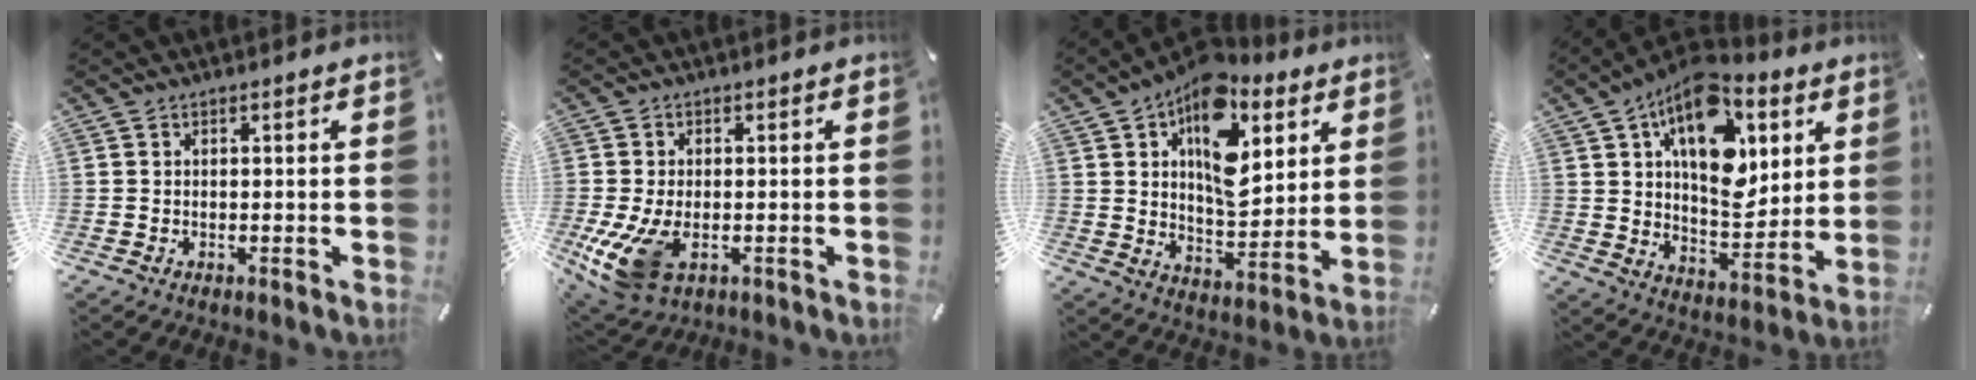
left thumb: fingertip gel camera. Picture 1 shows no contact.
{"total": 9.5, "force": [-2.8, 5.8, 6.9], "torque": [-0.152, -0.010, -0.049]}
{"total": 18.9, "force": [8.2, 11.2, 12.8], "torque": [-0.182, -0.042, 0.144]}
{"total": 20.1, "force": [8.3, 11.9, 14.0], "torque": [-0.223, -0.044, 0.142]}